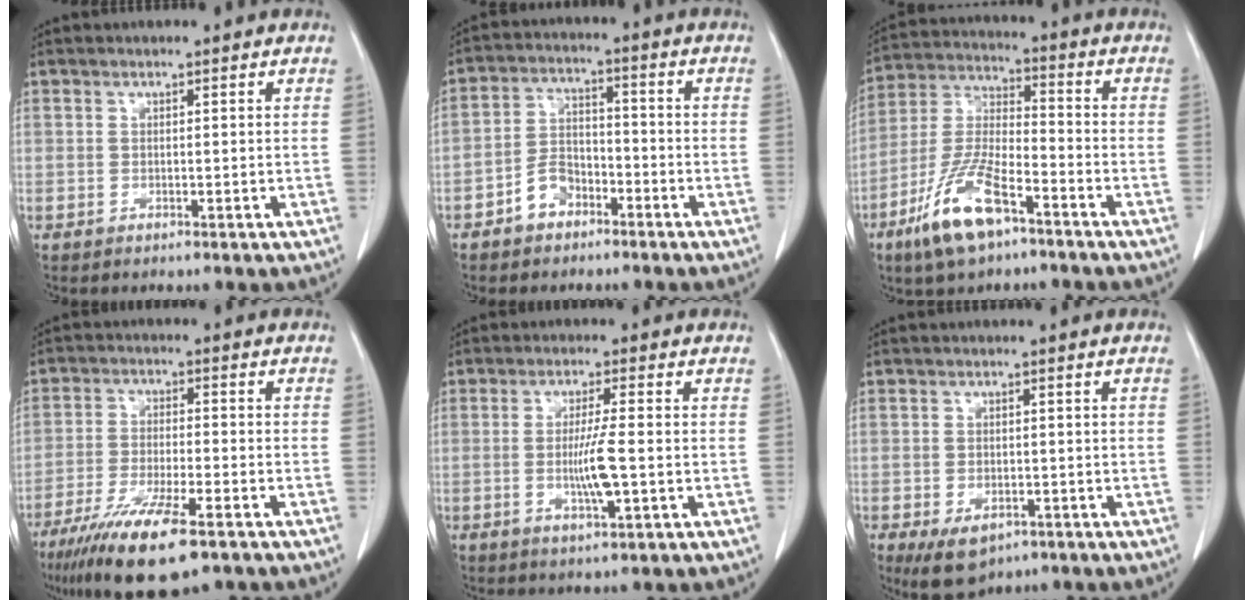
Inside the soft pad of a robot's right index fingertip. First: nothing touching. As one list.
[{"total": 5.7, "force": [-3.4, 3.7, 2.6], "torque": [-0.054, 0.018, -0.063]}, {"total": 12.2, "force": [-7.1, 3.4, 9.3], "torque": [-0.202, -0.009, -0.134]}, {"total": 13.5, "force": [-8.9, 2.4, 9.9], "torque": [-0.184, -0.035, -0.149]}, {"total": 5.7, "force": [-0.9, 0.1, 5.6], "torque": [-0.102, -0.010, -0.014]}, {"total": 6.2, "force": [-3.6, 3.6, 3.6], "torque": [-0.061, -0.006, -0.046]}]